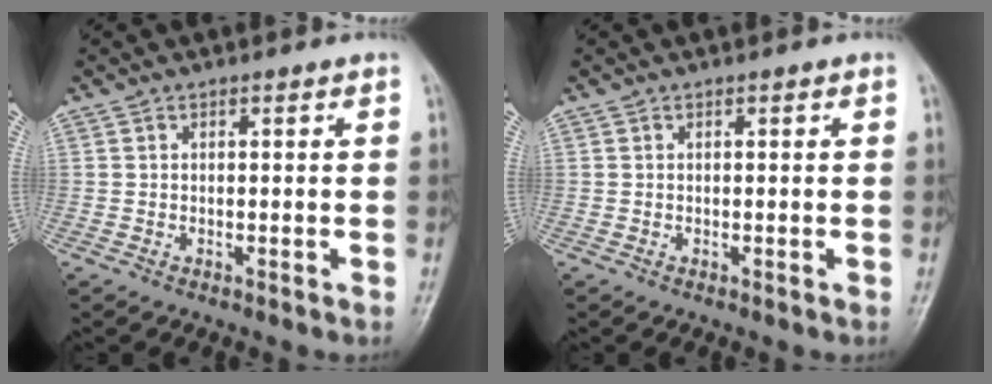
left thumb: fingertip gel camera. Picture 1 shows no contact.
{"total": 0.0}